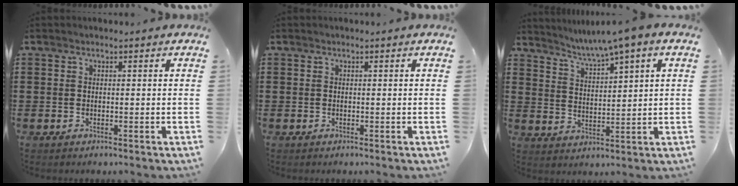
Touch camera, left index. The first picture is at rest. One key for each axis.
{"total": 0.0}
{"total": 3.9, "fx": 3.1, "fy": -1.0, "fz": 2.2, "tx": -0.054, "ty": -0.024, "tz": 0.046}